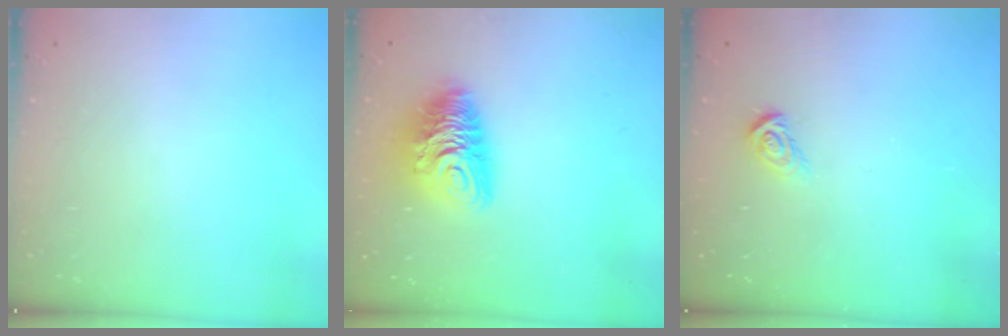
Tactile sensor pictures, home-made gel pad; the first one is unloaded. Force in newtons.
{"total": 12.0, "press": 11.9, "slide": 1.2}
{"total": 5.0, "press": 4.9, "slide": 0.3}